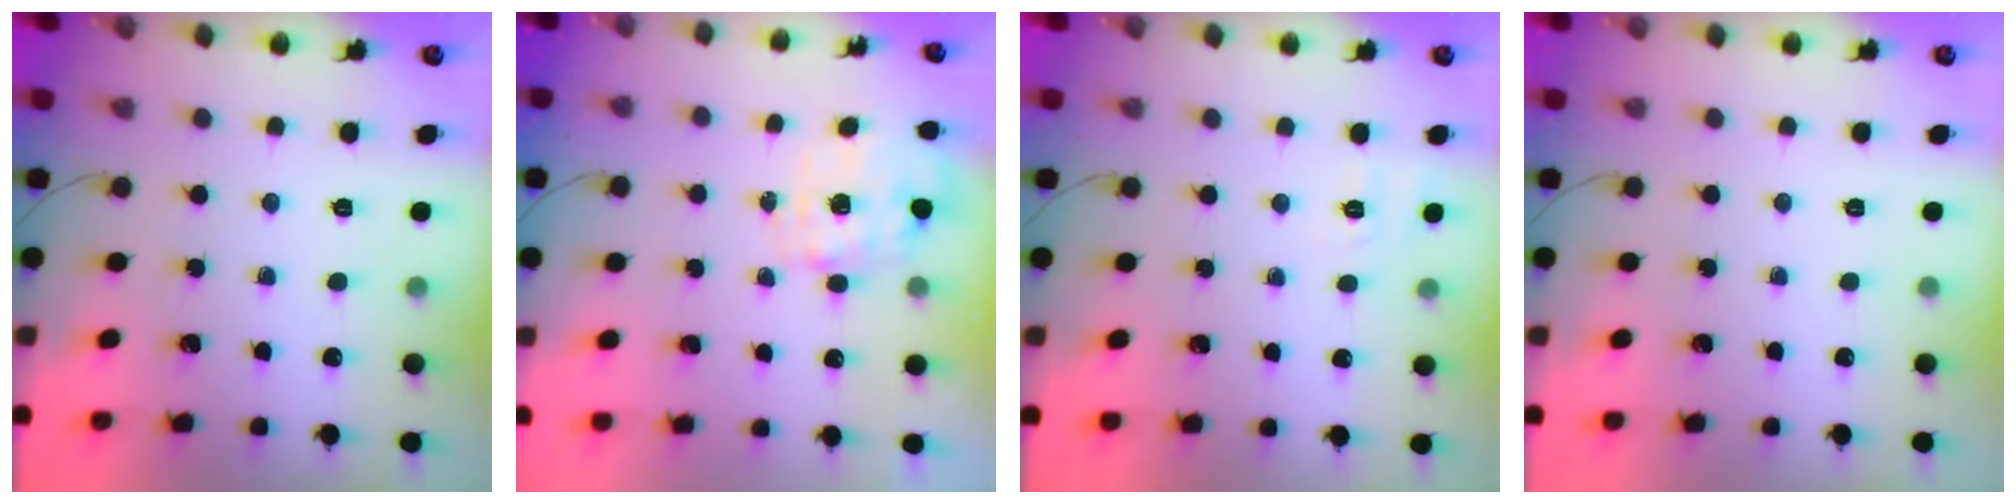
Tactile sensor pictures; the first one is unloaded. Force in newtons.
{"total": 4.9, "press": 4.8, "slide": 0.9}
{"total": 2.0, "press": 0.8, "slide": 1.8}
{"total": 0.0}